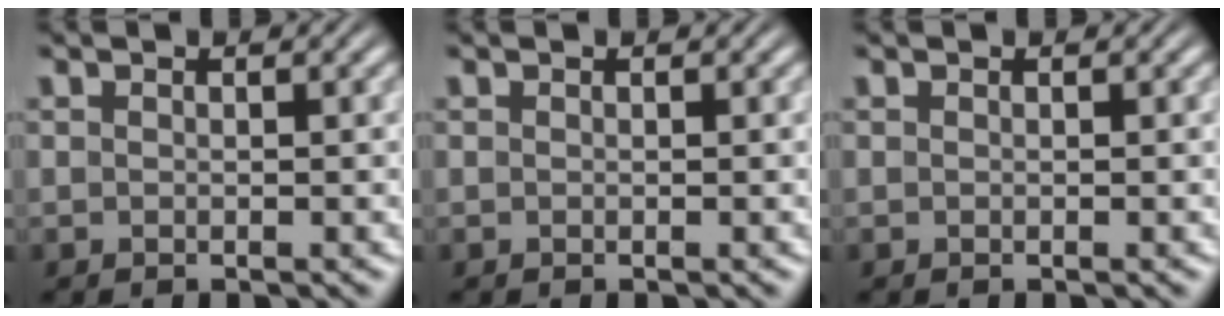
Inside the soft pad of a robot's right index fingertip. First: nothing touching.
{"total": 0.0}
{"total": 0.0}